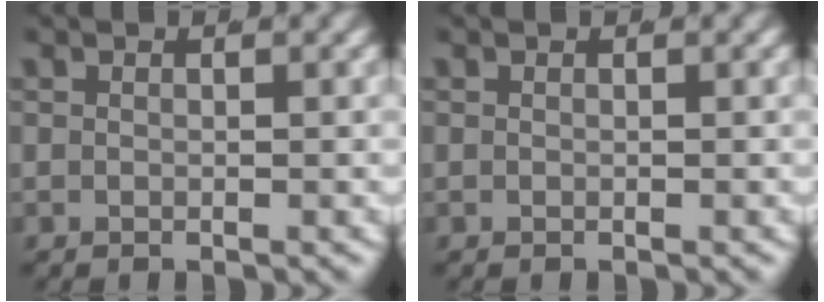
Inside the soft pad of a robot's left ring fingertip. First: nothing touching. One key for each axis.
{"total": 0.0}